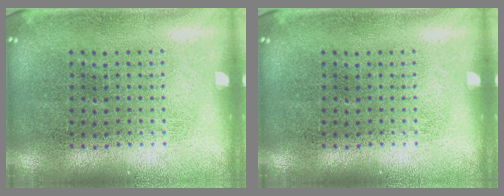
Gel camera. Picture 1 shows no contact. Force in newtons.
{"total": 0.0}